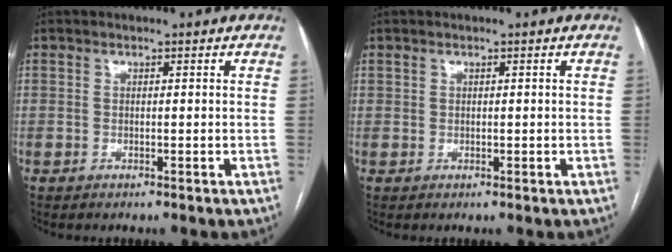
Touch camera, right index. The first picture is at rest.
{"total": 0.5, "force": [0.3, 0.4, 0.0], "torque": [0.004, 0.003, 0.007]}